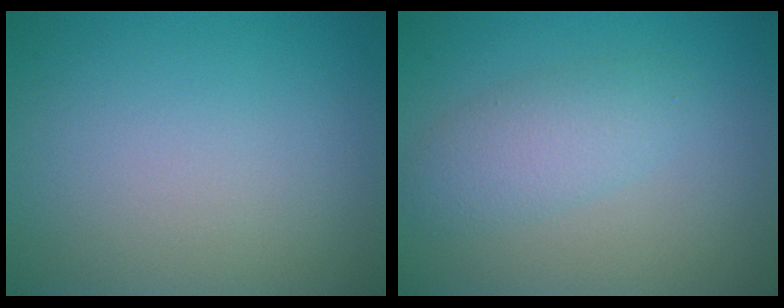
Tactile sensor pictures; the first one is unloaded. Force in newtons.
{"total": 3.2, "press": 3.2, "slide": 0.1}